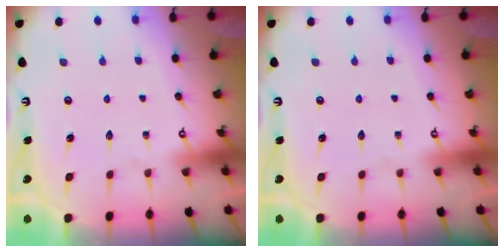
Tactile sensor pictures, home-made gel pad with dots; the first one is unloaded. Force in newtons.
{"total": 0.0}